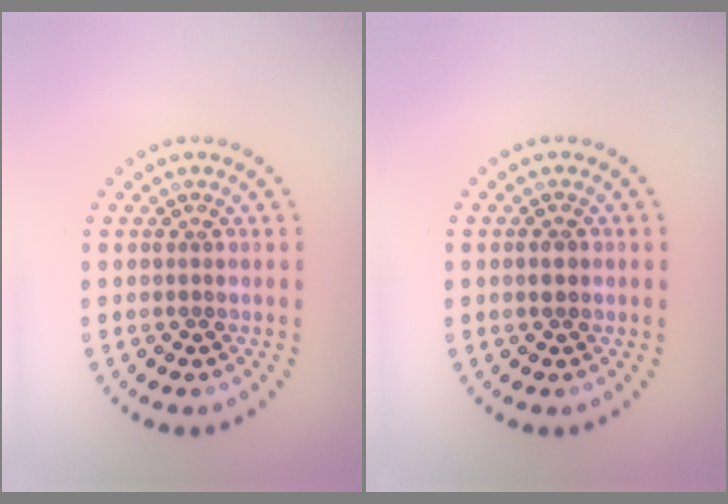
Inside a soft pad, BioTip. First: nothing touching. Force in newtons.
{"total": 1.3, "press": 1.3, "slide": 0.1}